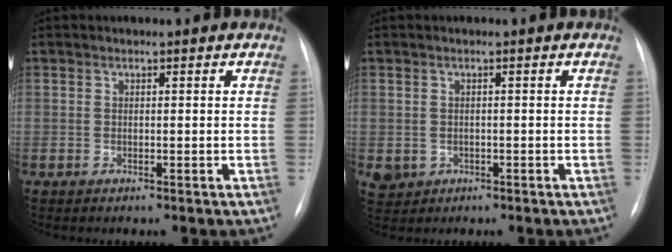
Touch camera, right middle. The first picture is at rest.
{"total": 3.2, "force": [-0.9, 2.9, 0.8], "torque": [-0.013, 0.003, -0.005]}